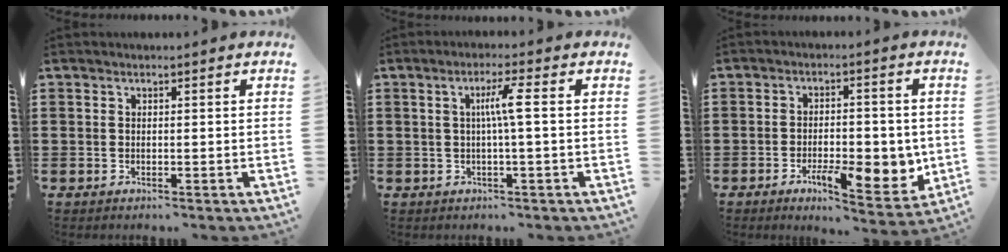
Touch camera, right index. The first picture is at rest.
{"total": 4.3, "force": [0.1, -0.2, 4.3], "torque": [-0.082, -0.001, -0.004]}
{"total": 9.1, "force": [-3.1, 3.8, 7.7], "torque": [-0.107, -0.008, -0.050]}